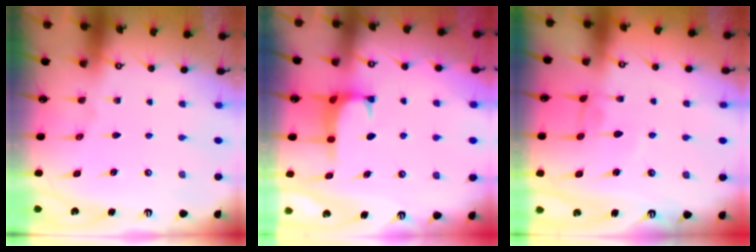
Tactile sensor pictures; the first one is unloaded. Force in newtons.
{"total": 0.5, "press": 0.4, "slide": 0.3}
{"total": 2.8, "press": 2.8, "slide": 0.1}